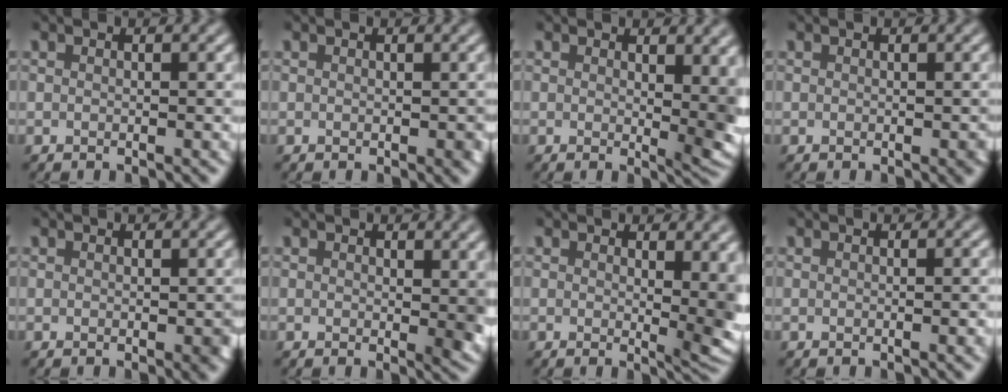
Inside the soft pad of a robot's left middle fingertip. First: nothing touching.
{"total": 0.7, "force": [0.1, 0.5, 0.5], "torque": [-0.008, -0.001, 0.002]}
{"total": 6.1, "force": [1.7, 2.6, 5.3], "torque": [-0.056, -0.012, 0.033]}
{"total": 0.5, "force": [0.0, 0.3, 0.4], "torque": [-0.006, -0.002, -0.001]}
{"total": 0.9, "force": [-0.1, 0.5, 0.7], "torque": [-0.009, -0.003, 0.000]}
{"total": 2.7, "force": [0.8, 1.4, 2.2], "torque": [-0.025, -0.006, 0.013]}
{"total": 7.0, "force": [1.7, 2.9, 6.1], "torque": [-0.064, -0.015, 0.037]}
{"total": 1.3, "force": [-0.3, 0.2, 1.3], "torque": [-0.013, -0.002, -0.002]}